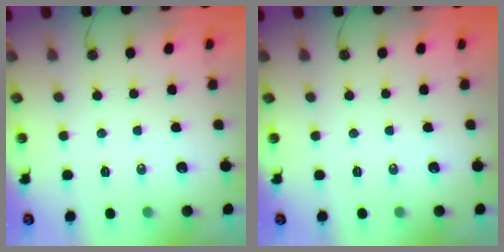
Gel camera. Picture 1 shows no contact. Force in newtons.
{"total": 0.0}